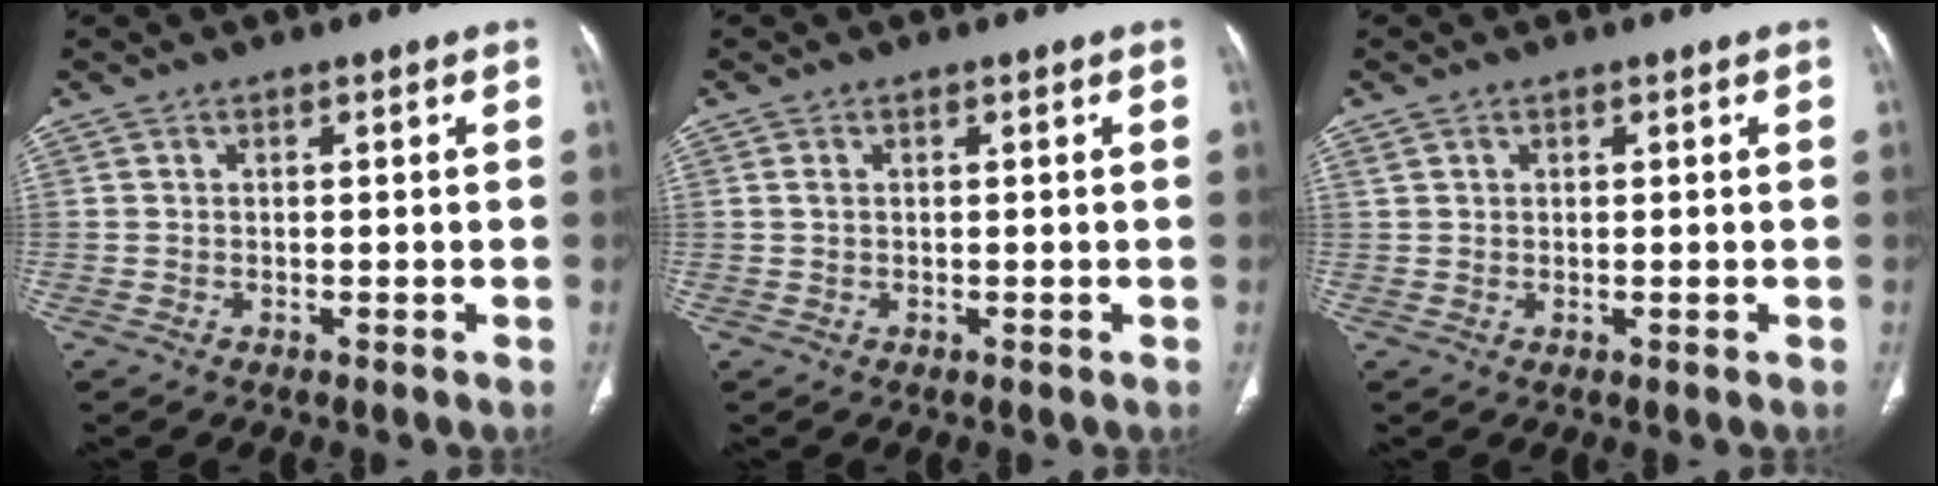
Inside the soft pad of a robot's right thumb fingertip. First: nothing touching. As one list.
[{"total": 1.0, "force": [0.3, 0.6, 0.7], "torque": [-0.016, 0.002, 0.009]}, {"total": 1.2, "force": [0.7, 0.9, 0.3], "torque": [-0.002, 0.001, 0.014]}]